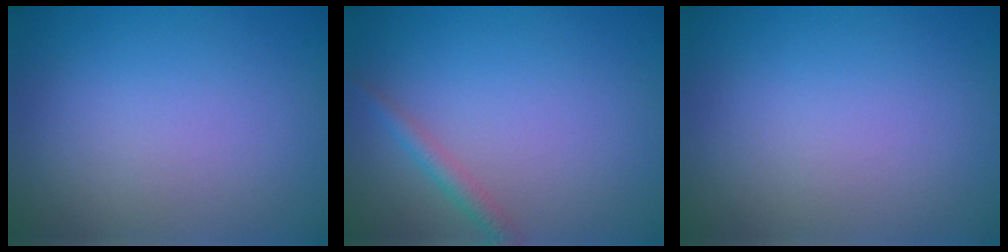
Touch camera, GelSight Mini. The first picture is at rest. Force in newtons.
{"total": 1.6, "press": 1.6, "slide": 0.1}
{"total": 0.0}